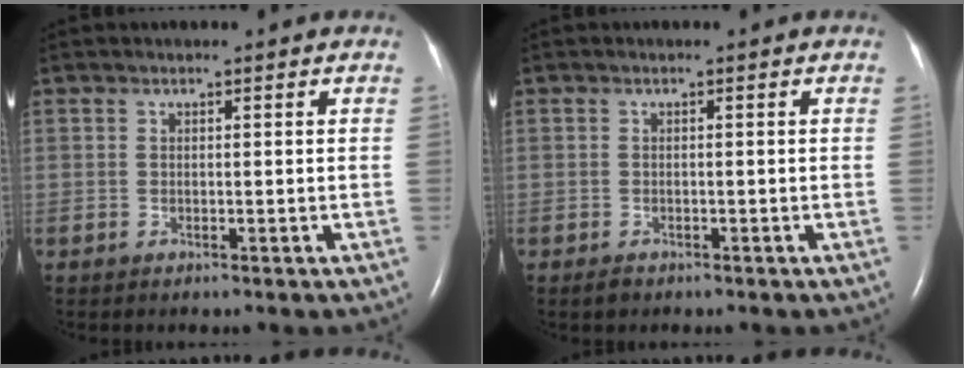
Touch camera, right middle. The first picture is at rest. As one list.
[{"total": 1.0, "force": [-0.7, 0.5, 0.4], "torque": [-0.010, -0.001, -0.011]}]